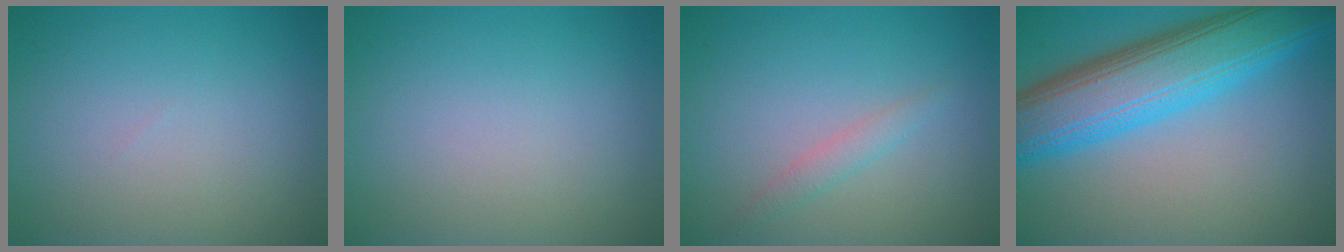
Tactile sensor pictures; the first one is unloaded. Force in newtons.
{"total": 0.0}
{"total": 2.0, "press": 2.0, "slide": 0.2}
{"total": 10.2, "press": 10.2, "slide": 0.2}